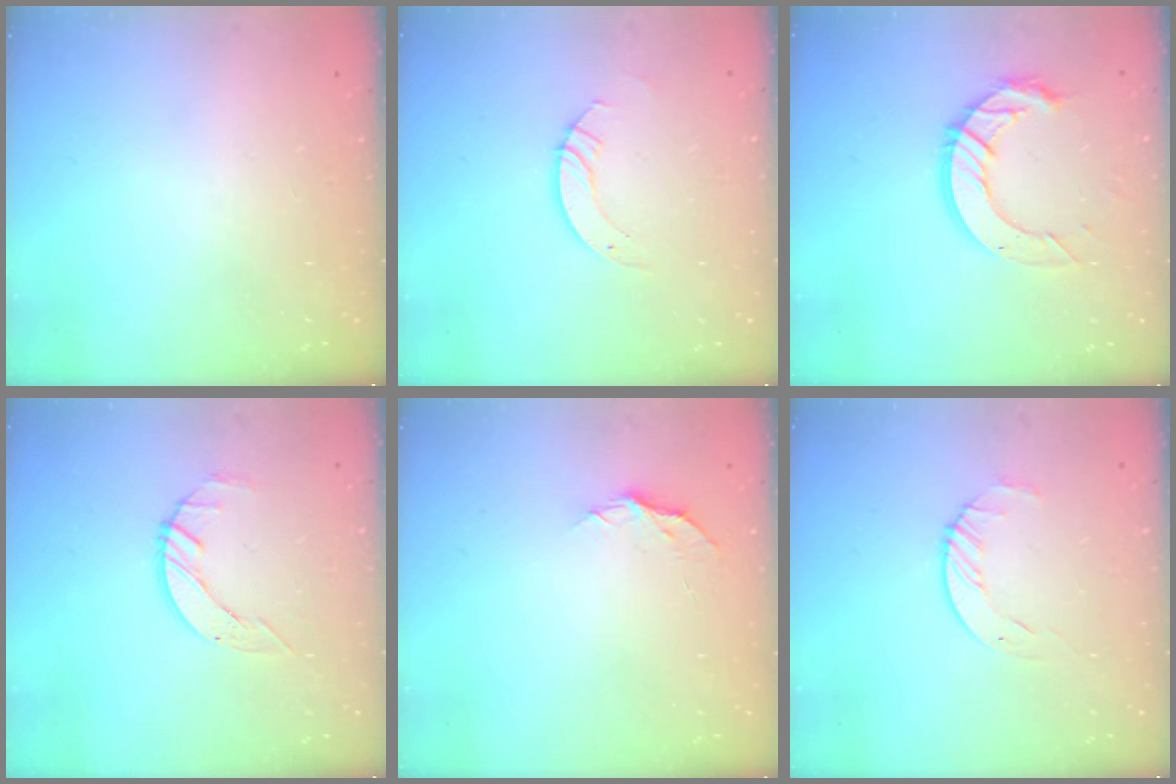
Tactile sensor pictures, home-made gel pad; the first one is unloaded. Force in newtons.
{"total": 3.8, "press": 3.7, "slide": 0.4}
{"total": 12.3, "press": 12.2, "slide": 1.2}
{"total": 3.3, "press": 3.3, "slide": 0.4}
{"total": 5.1, "press": 5.1, "slide": 0.2}
{"total": 3.5, "press": 3.4, "slide": 0.4}